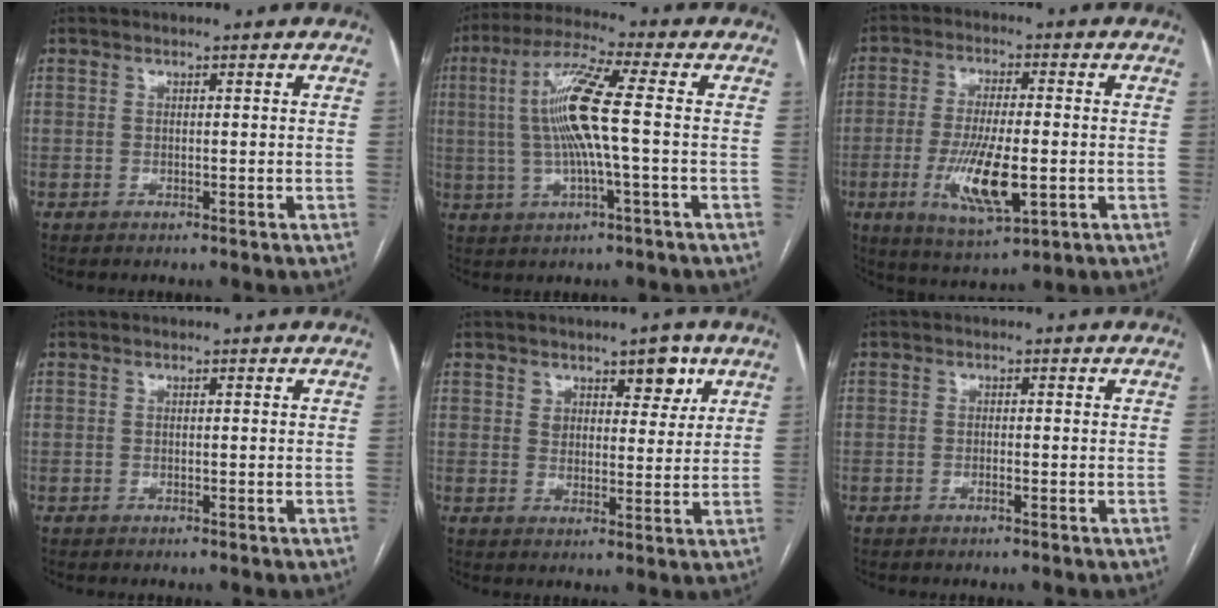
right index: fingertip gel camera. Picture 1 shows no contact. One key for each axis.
{"total": 11.1, "fx": 0.3, "fy": 0.1, "fz": 11.1, "tx": -0.225, "ty": 0.011, "tz": 0.002}
{"total": 11.3, "fx": -2.8, "fy": 2.6, "fz": 10.6, "tx": -0.209, "ty": -0.018, "tz": -0.041}
{"total": 0.0}
{"total": 5.5, "fx": 3.3, "fy": 2.9, "fz": 3.3, "tx": -0.040, "ty": 0.001, "tz": 0.049}
{"total": 0.8, "fx": -0.4, "fy": 0.0, "fz": 0.6, "tx": -0.015, "ty": 0.000, "tz": -0.006}